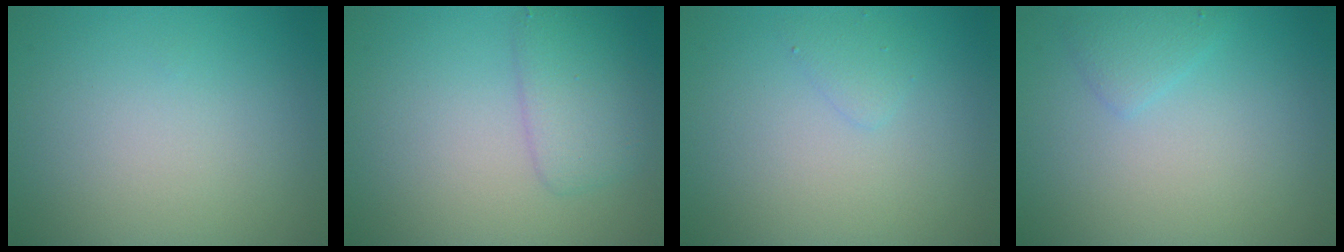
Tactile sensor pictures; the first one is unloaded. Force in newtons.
{"total": 2.8, "press": 2.8, "slide": 0.1}
{"total": 1.0, "press": 1.0, "slide": 0.1}
{"total": 1.4, "press": 1.4, "slide": 0.0}